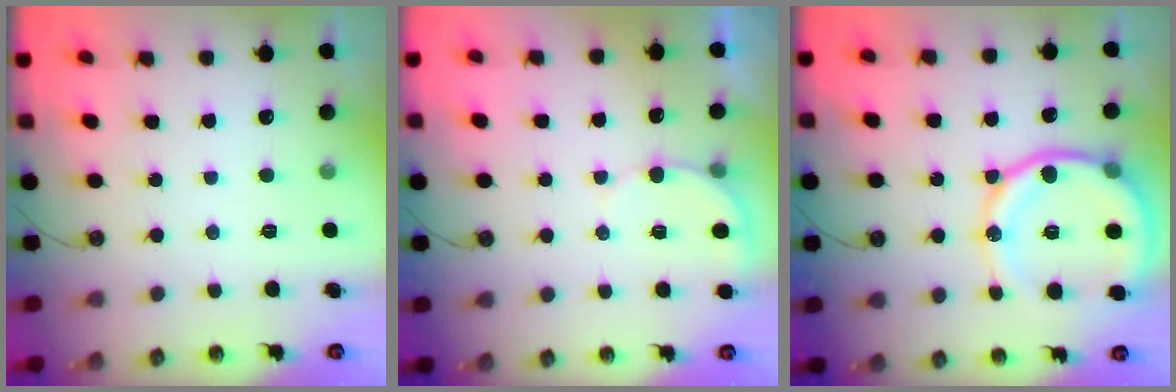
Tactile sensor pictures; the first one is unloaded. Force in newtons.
{"total": 5.0, "press": 4.9, "slide": 0.3}
{"total": 16.4, "press": 16.3, "slide": 1.9}